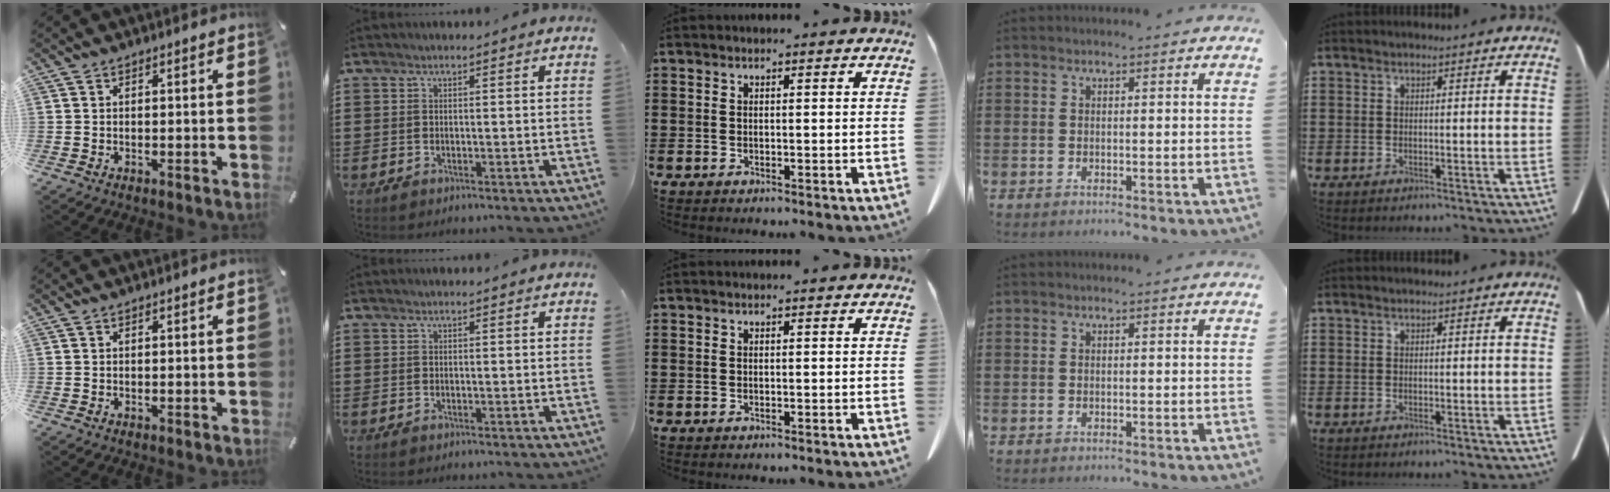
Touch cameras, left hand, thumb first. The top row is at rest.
{}